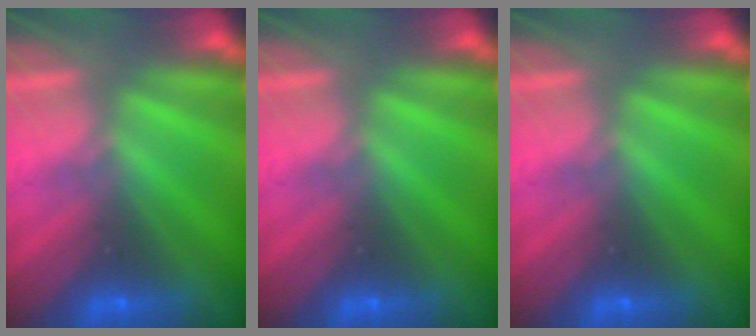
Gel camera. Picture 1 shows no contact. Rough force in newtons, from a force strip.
{"total": 0.0}
{"total": 0.0}